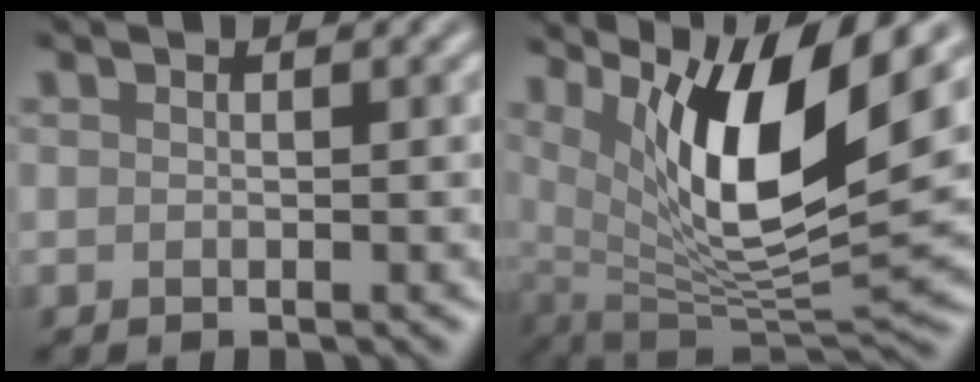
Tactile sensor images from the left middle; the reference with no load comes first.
{"total": 11.7, "force": [5.0, 3.2, 10.1], "torque": [-0.172, -0.009, 0.097]}